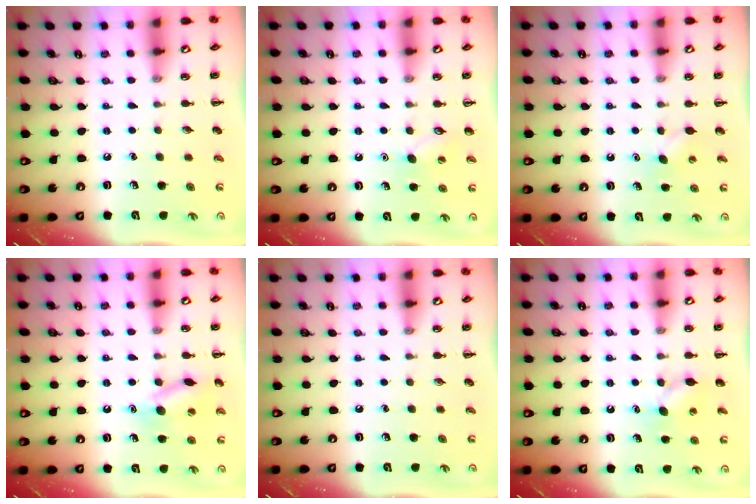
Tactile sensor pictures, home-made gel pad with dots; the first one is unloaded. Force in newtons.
{"total": 5.4, "press": 5.2, "slide": 1.2}
{"total": 3.8, "press": 3.7, "slide": 1.0}
{"total": 11.5, "press": 11.4, "slide": 1.6}
{"total": 0.0}
{"total": 4.3, "press": 4.1, "slide": 1.1}